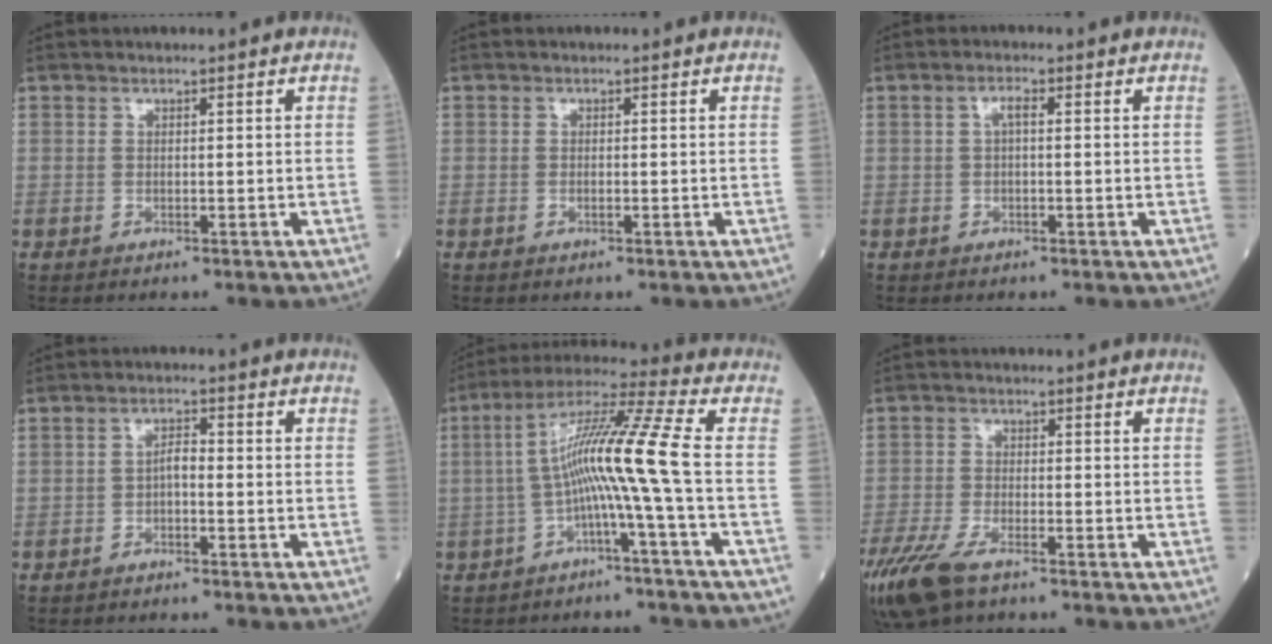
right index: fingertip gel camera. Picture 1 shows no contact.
{"total": 0.6, "force": [-0.2, 0.1, 0.5], "torque": [-0.007, 0.001, -0.002]}
{"total": 2.4, "force": [0.2, 0.6, 2.3], "torque": [-0.044, 0.009, 0.003]}
{"total": 2.1, "force": [-0.7, 0.7, 1.8], "torque": [-0.029, 0.005, -0.016]}
{"total": 10.9, "force": [-1.6, -2.3, 10.5], "torque": [-0.194, 0.032, -0.033]}
{"total": 8.7, "force": [-6.0, 2.8, 5.7], "torque": [-0.119, -0.020, -0.111]}